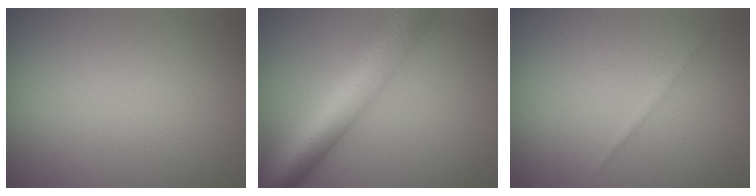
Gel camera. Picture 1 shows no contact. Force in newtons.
{"total": 9.3, "press": 9.3, "slide": 0.1}
{"total": 0.5, "press": 0.5, "slide": 0.0}